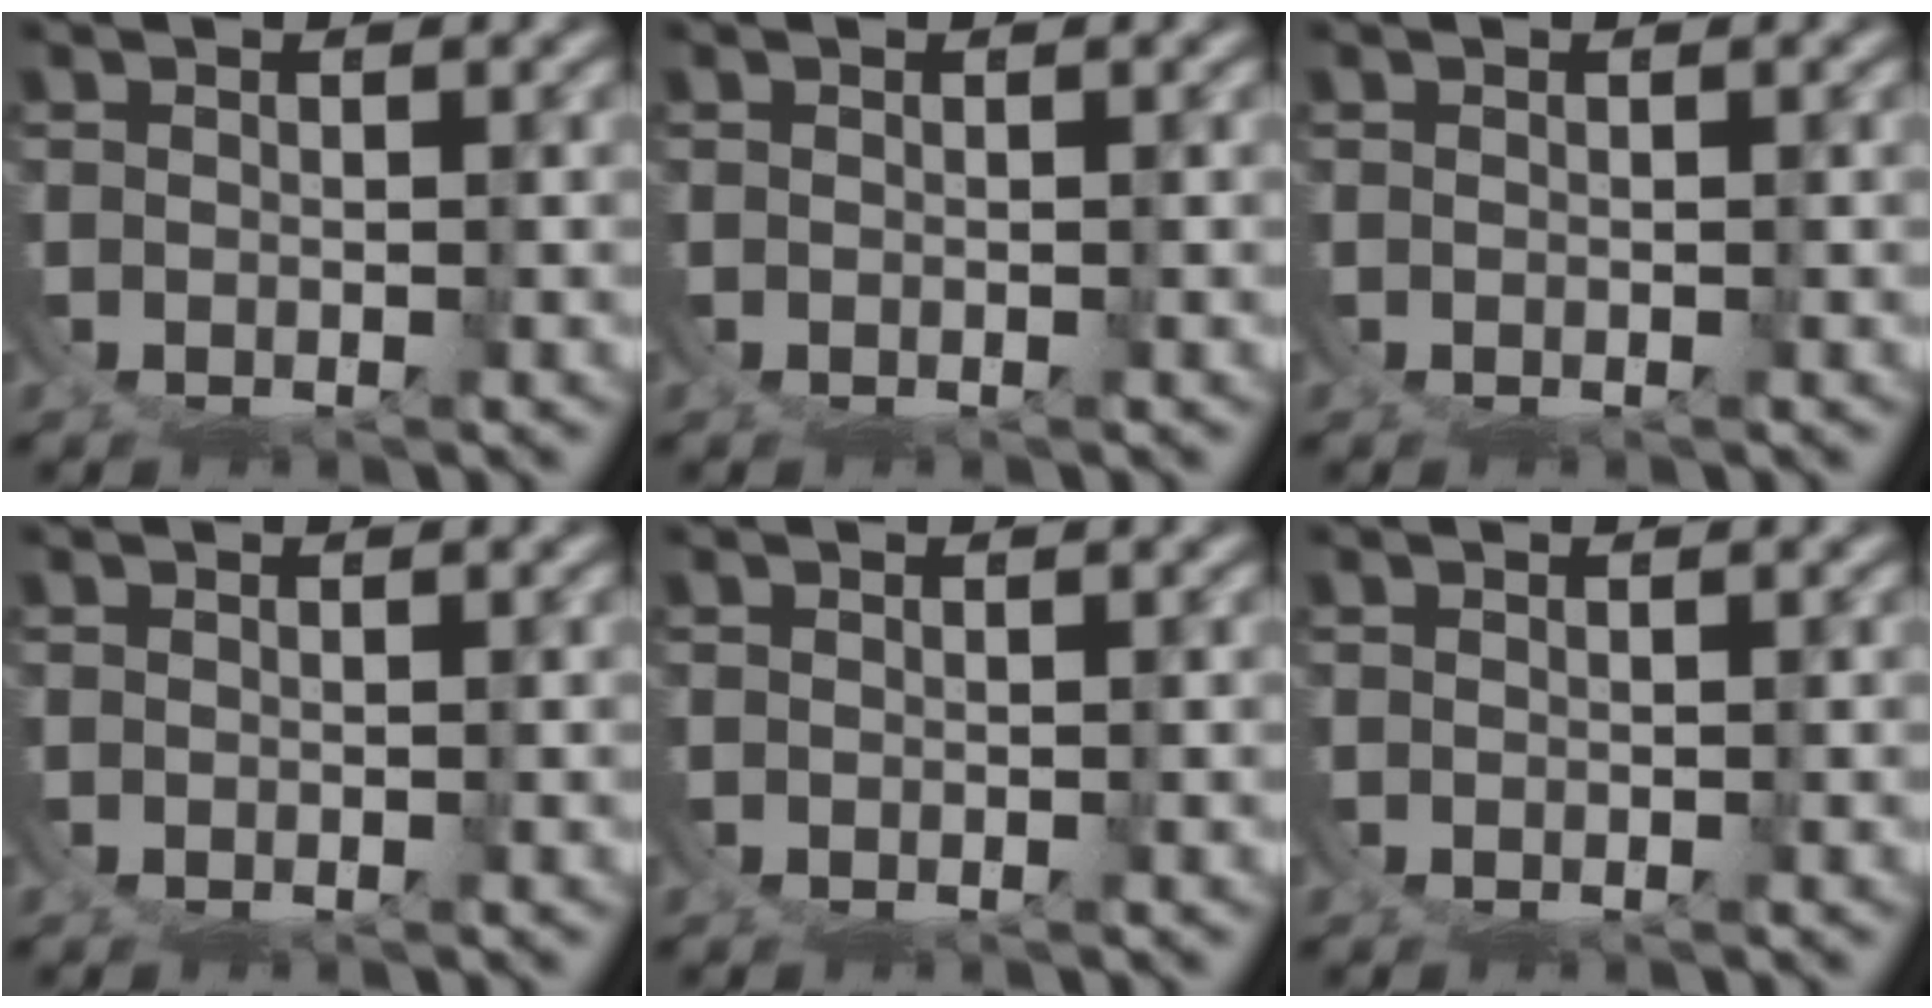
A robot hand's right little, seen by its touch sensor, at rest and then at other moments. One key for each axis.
{"total": 0.0}
{"total": 0.0}
{"total": 0.0}
{"total": 0.0}
{"total": 0.0}